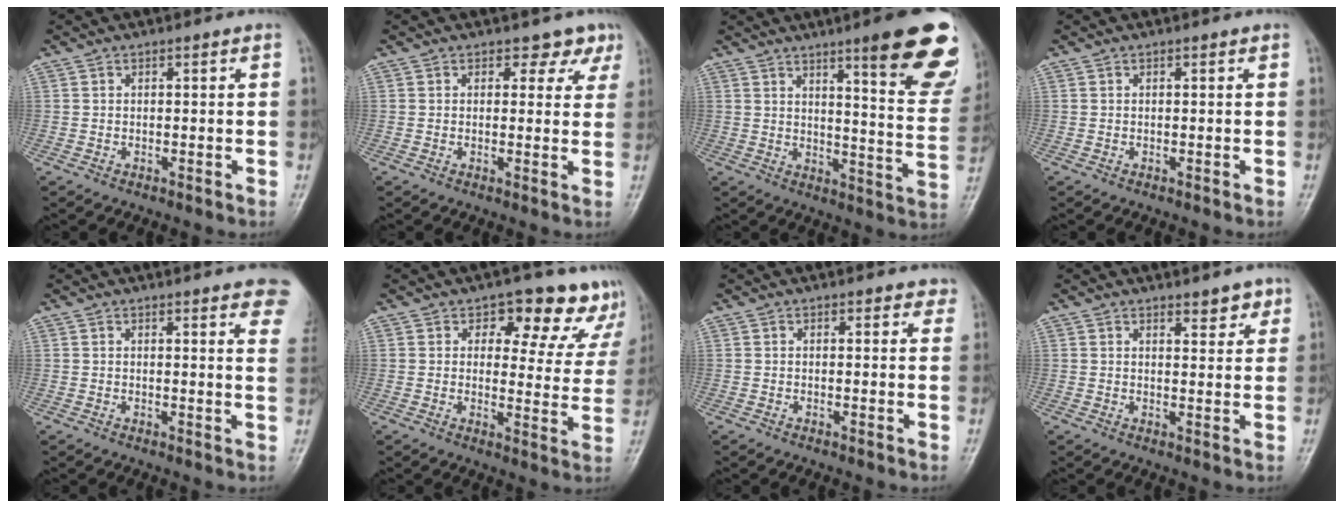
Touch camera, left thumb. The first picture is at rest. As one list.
[{"total": 3.3, "force": [2.4, 2.3, 0.5], "torque": [0.019, -0.017, 0.014]}, {"total": 19.7, "force": [11.7, 3.5, 15.5], "torque": [-0.163, -0.062, 0.149]}, {"total": 0.0}, {"total": 10.4, "force": [7.6, 2.4, 6.7], "torque": [-0.054, -0.023, 0.072]}, {"total": 12.8, "force": [9.8, 6.9, 4.5], "torque": [0.008, -0.054, 0.093]}, {"total": 1.9, "force": [1.5, 1.1, 0.7], "torque": [0.016, -0.004, 0.007]}, {"total": 3.5, "force": [2.7, 1.4, 1.7], "torque": [-0.005, -0.017, 0.036]}]